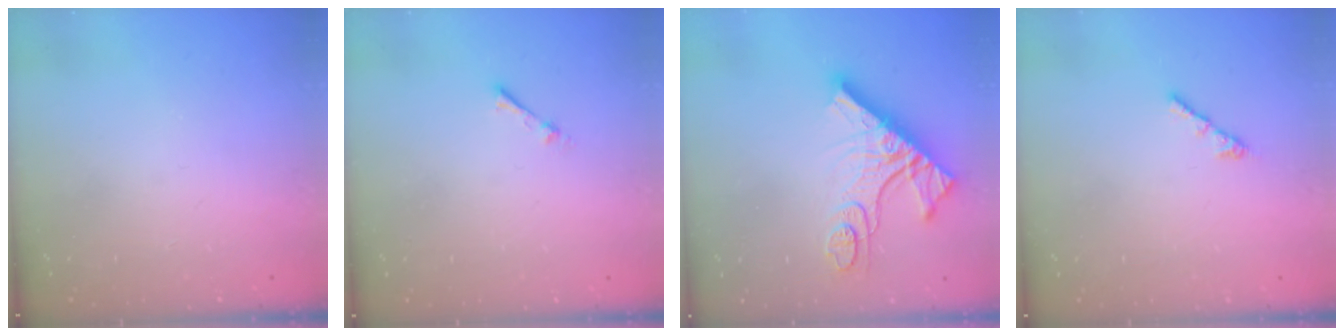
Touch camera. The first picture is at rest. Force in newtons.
{"total": 1.7, "press": 1.7, "slide": 0.2}
{"total": 14.8, "press": 14.7, "slide": 1.5}
{"total": 3.1, "press": 3.0, "slide": 0.7}